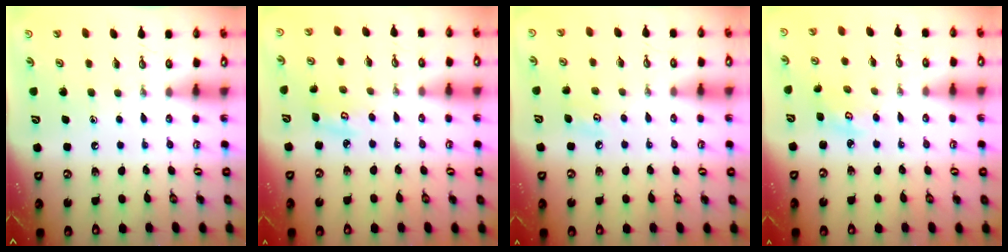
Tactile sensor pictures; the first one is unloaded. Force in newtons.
{"total": 4.5, "press": 4.5, "slide": 0.3}
{"total": 5.9, "press": 5.8, "slide": 0.7}
{"total": 2.9, "press": 2.9, "slide": 0.1}